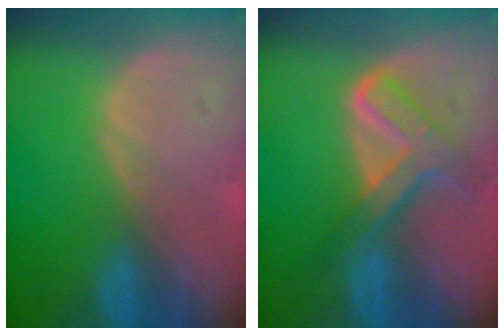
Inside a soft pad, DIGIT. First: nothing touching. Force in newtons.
{"total": 7.7, "press": 6.5, "slide": 4.1}